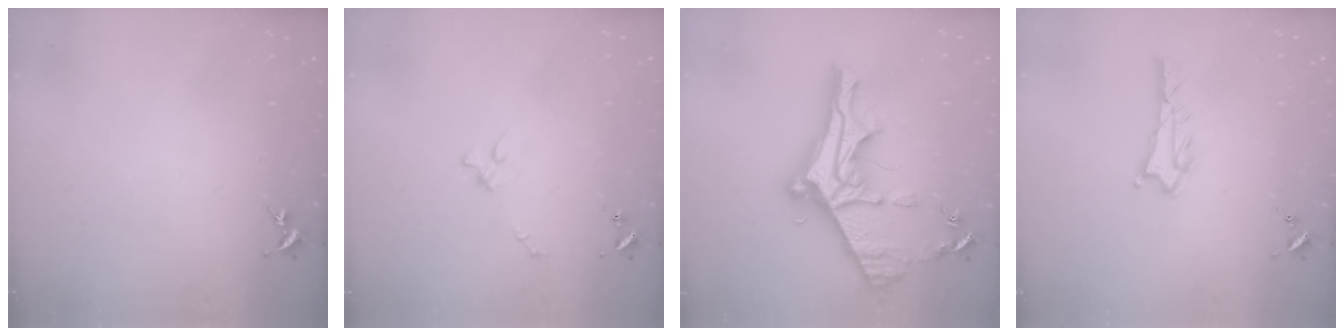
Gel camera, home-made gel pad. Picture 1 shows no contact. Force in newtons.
{"total": 2.0, "press": 2.0, "slide": 0.2}
{"total": 11.8, "press": 11.7, "slide": 1.4}
{"total": 0.7, "press": 0.7, "slide": 0.1}